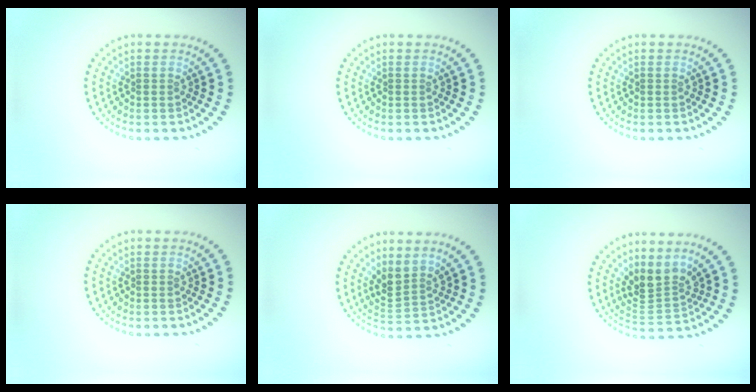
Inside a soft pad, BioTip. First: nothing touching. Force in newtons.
{"total": 0.0}
{"total": 0.0}
{"total": 0.0}
{"total": 2.7, "press": 2.0, "slide": 1.8}
{"total": 3.4, "press": 2.4, "slide": 2.4}